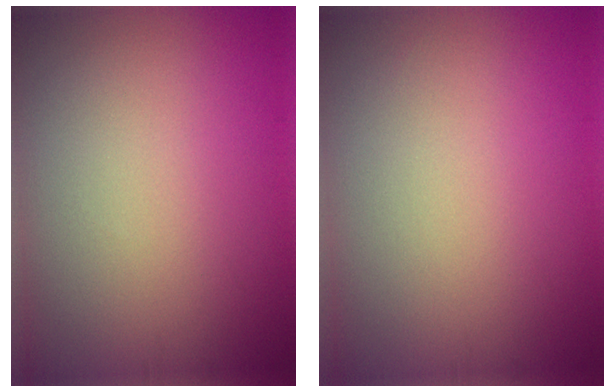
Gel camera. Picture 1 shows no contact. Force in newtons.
{"total": 0.0}